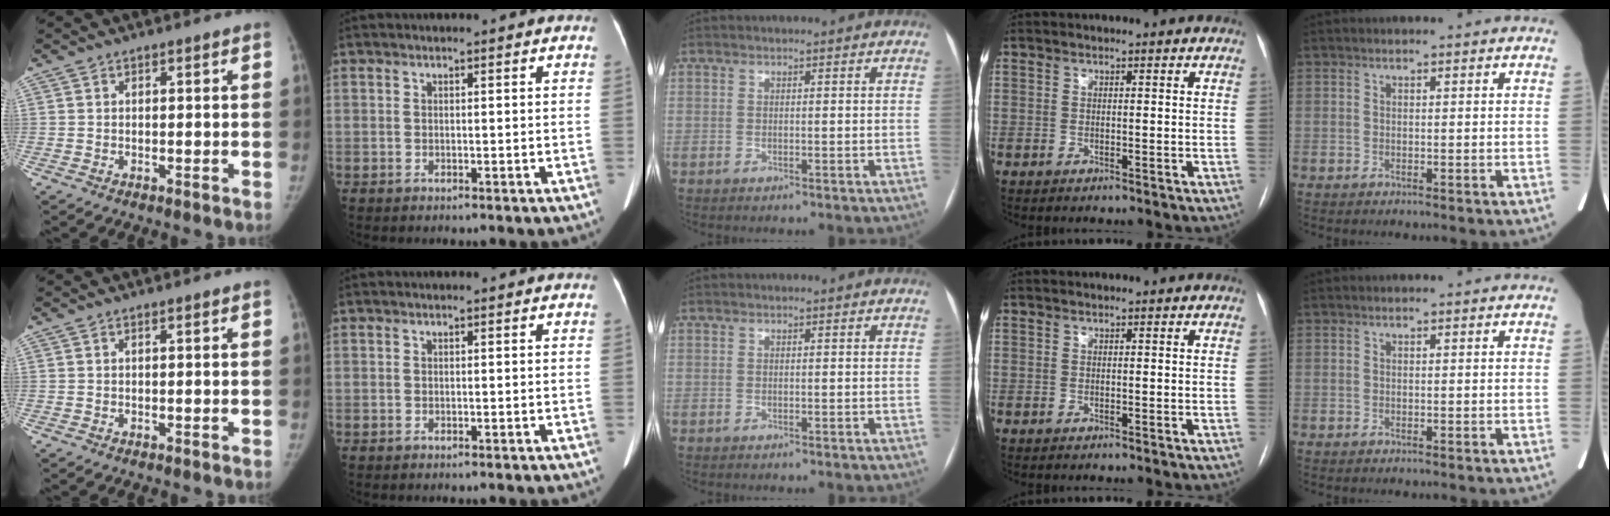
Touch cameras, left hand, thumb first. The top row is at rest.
{}